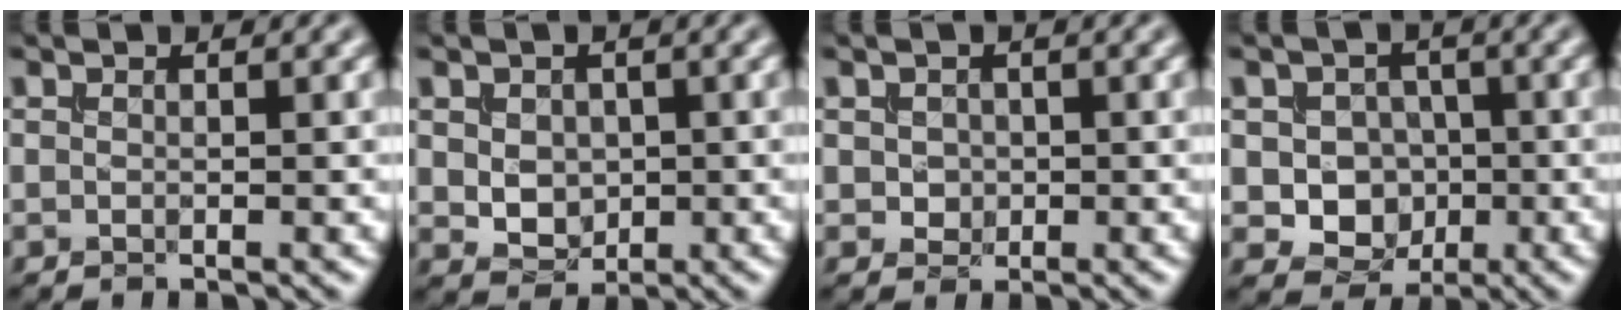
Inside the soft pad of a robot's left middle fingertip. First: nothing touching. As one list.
[{"total": 2.8, "force": [0.2, 2.2, 1.7], "torque": [-0.038, -0.005, 0.007]}, {"total": 1.4, "force": [0.1, 1.2, 0.5], "torque": [-0.013, -0.002, 0.003]}, {"total": 5.2, "force": [-0.5, 4.6, 2.3], "torque": [-0.019, 0.000, -0.026]}]